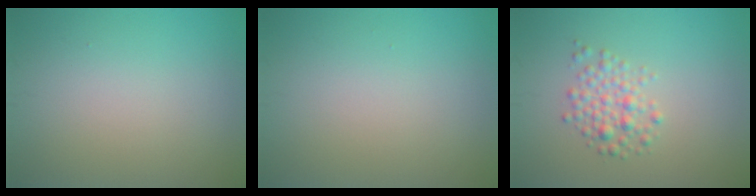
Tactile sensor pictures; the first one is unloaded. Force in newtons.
{"total": 0.0}
{"total": 2.6, "press": 2.6, "slide": 0.1}